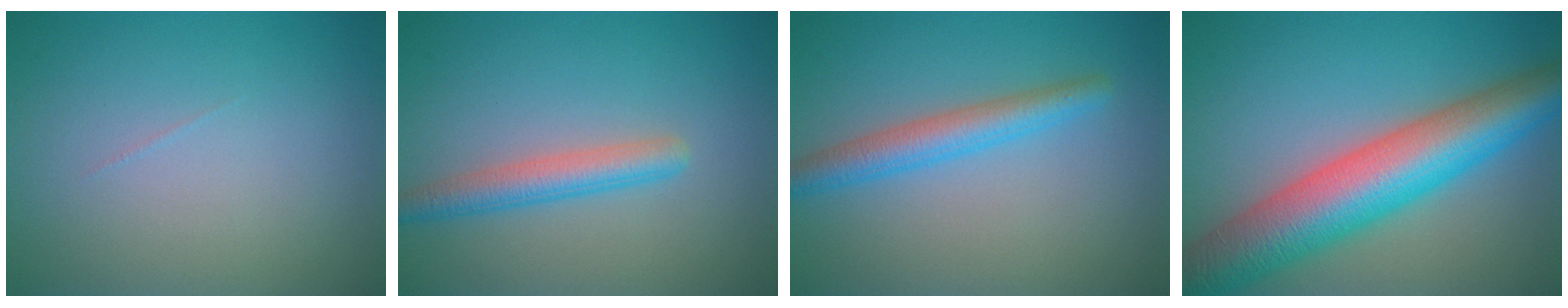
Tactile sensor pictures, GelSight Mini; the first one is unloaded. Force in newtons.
{"total": 3.0, "press": 3.0, "slide": 0.1}
{"total": 3.4, "press": 3.4, "slide": 0.1}
{"total": 11.2, "press": 11.2, "slide": 0.4}